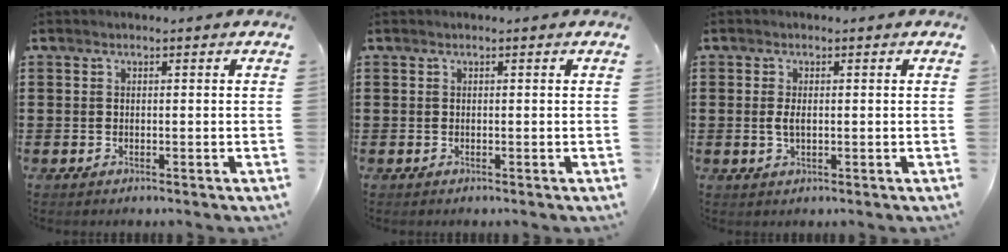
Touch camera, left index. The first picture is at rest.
{"total": 0.0}
{"total": 2.2, "force": [0.0, 1.0, 1.9], "torque": [-0.046, -0.001, -0.003]}